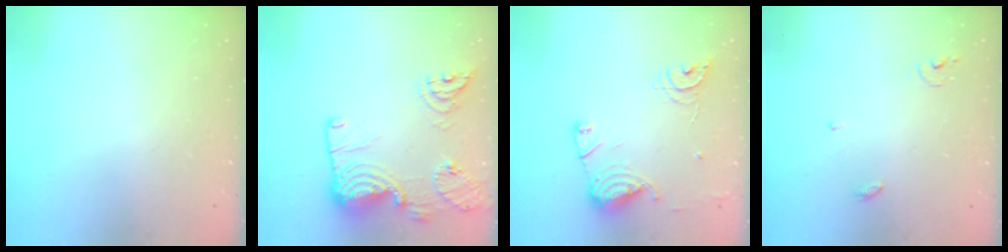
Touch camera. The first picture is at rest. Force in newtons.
{"total": 19.1, "press": 18.3, "slide": 5.5}
{"total": 13.7, "press": 13.6, "slide": 1.5}
{"total": 3.8, "press": 3.8, "slide": 0.4}